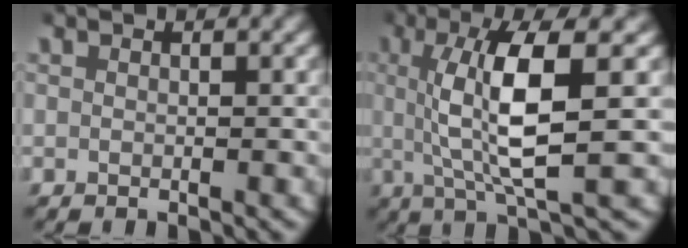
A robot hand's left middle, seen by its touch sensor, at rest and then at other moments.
{"total": 7.3, "force": [1.0, 1.4, 7.1], "torque": [-0.123, 0.002, 0.018]}